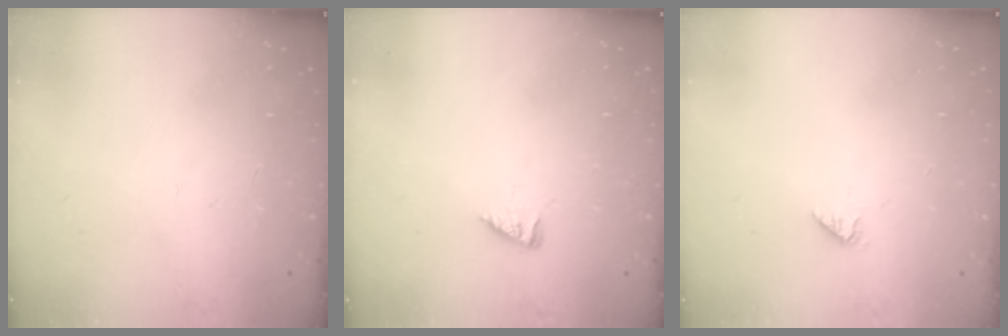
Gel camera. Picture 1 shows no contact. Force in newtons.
{"total": 2.5, "press": 2.5, "slide": 0.4}
{"total": 1.0, "press": 1.0, "slide": 0.2}